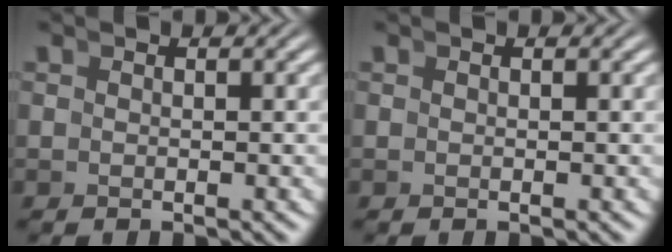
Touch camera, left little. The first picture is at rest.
{"total": 0.0}